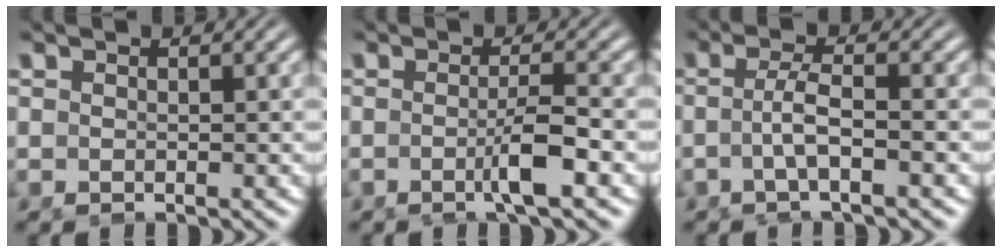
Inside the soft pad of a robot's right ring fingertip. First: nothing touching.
{"total": 2.8, "force": [-1.3, -0.6, 2.5], "torque": [-0.035, -0.002, -0.024]}
{"total": 2.8, "force": [-1.1, 0.0, 2.6], "torque": [-0.055, -0.007, -0.016]}